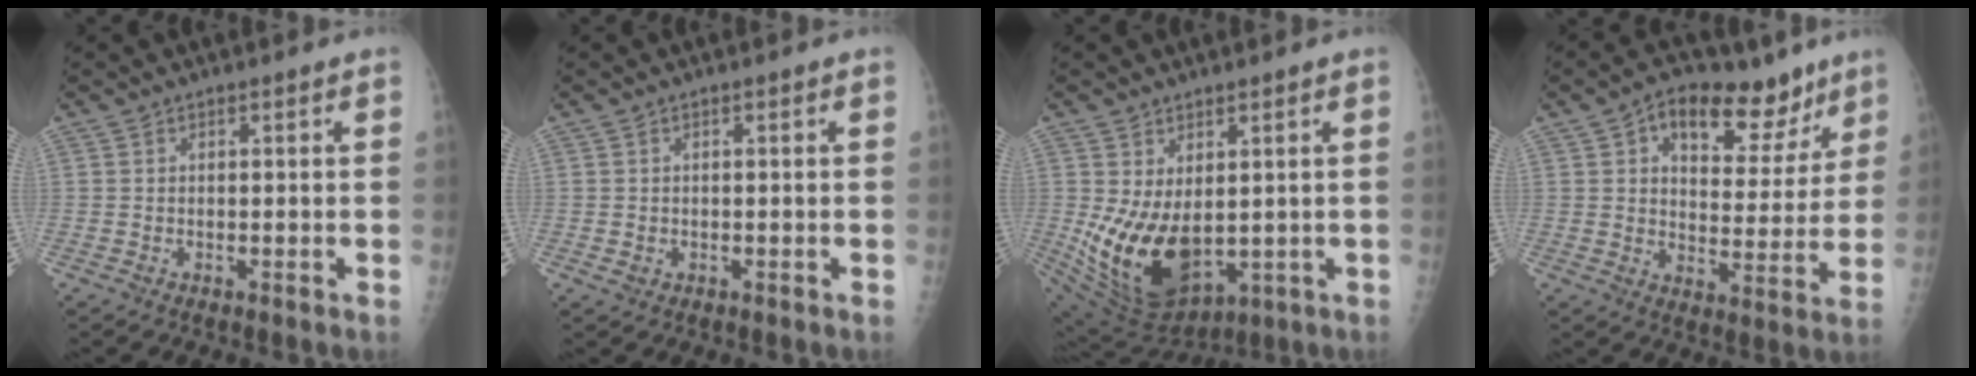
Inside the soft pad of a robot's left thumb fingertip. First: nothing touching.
{"total": 1.2, "force": [-0.2, 1.1, 0.6], "torque": [-0.007, 0.001, 0.001]}
{"total": 14.6, "force": [0.0, 9.3, 11.3], "torque": [-0.186, -0.028, 0.035]}
{"total": 17.0, "force": [9.8, 9.4, 10.2], "torque": [-0.089, -0.027, 0.144]}